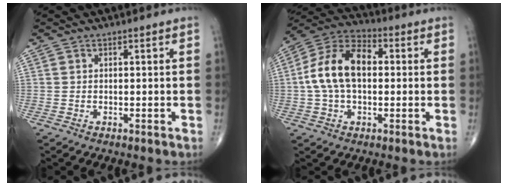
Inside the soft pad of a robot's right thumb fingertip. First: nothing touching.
{"total": 13.8, "force": [0.9, 8.4, 11.0], "torque": [-0.204, 0.034, 0.005]}